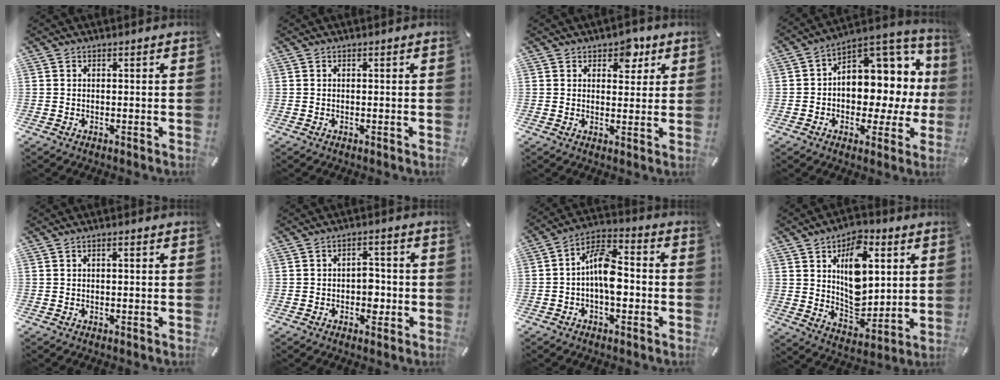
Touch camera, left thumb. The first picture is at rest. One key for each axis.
{"total": 0.0}
{"total": 5.5, "fx": 3.1, "fy": 3.6, "fz": 2.7, "tx": -0.014, "ty": -0.009, "tz": 0.048}
{"total": 10.4, "fx": 2.2, "fy": 8.4, "fz": 5.6, "tx": -0.054, "ty": -0.044, "tz": 0.044}
{"total": 1.3, "fx": -0.1, "fy": 0.3, "fz": 1.2, "tx": -0.020, "ty": 0.001, "tz": -0.002}
{"total": 4.9, "fx": -1.0, "fy": 3.5, "fz": 3.3, "tx": -0.043, "ty": 0.003, "tz": -0.021}
{"total": 10.9, "fx": -2.1, "fy": 5.9, "fz": 8.9, "tx": -0.156, "ty": 0.016, "tz": -0.033}
{"total": 14.7, "fx": 4.7, "fy": 10.4, "fz": 9.3, "tx": -0.128, "ty": -0.023, "tz": 0.085}